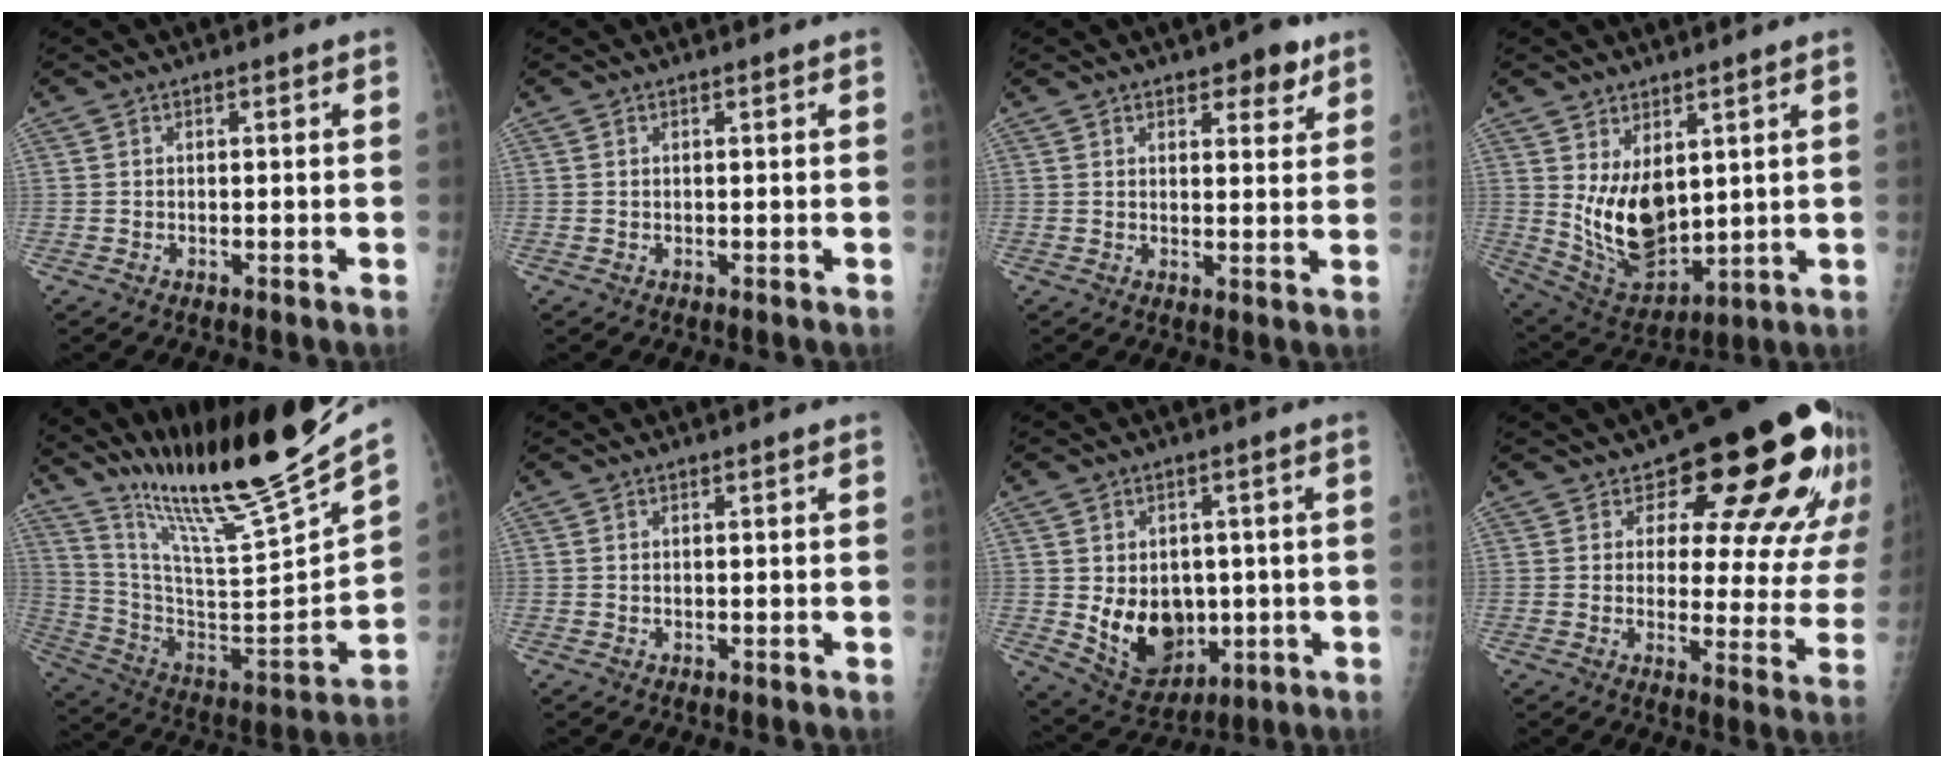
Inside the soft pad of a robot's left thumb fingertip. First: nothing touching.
{"total": 0.0}
{"total": 5.2, "force": [3.4, 2.4, 3.1], "torque": [-0.019, -0.018, 0.045]}
{"total": 12.4, "force": [2.9, 7.1, 9.7], "torque": [-0.141, -0.035, 0.079]}
{"total": 27.4, "force": [23.0, 0.8, 14.9], "torque": [-0.232, -0.137, 0.383]}
{"total": 0.0}
{"total": 11.5, "force": [-0.7, 8.7, 7.4], "torque": [-0.081, -0.010, 0.016]}
{"total": 20.6, "force": [12.9, 9.9, 12.6], "torque": [-0.108, -0.068, 0.149]}